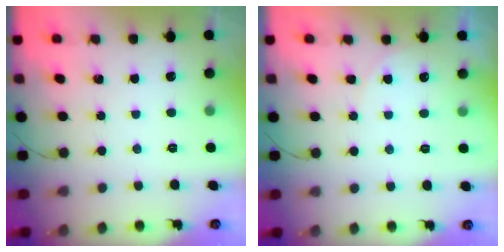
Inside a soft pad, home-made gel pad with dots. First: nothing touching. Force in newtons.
{"total": 4.3, "press": 4.3, "slide": 0.1}